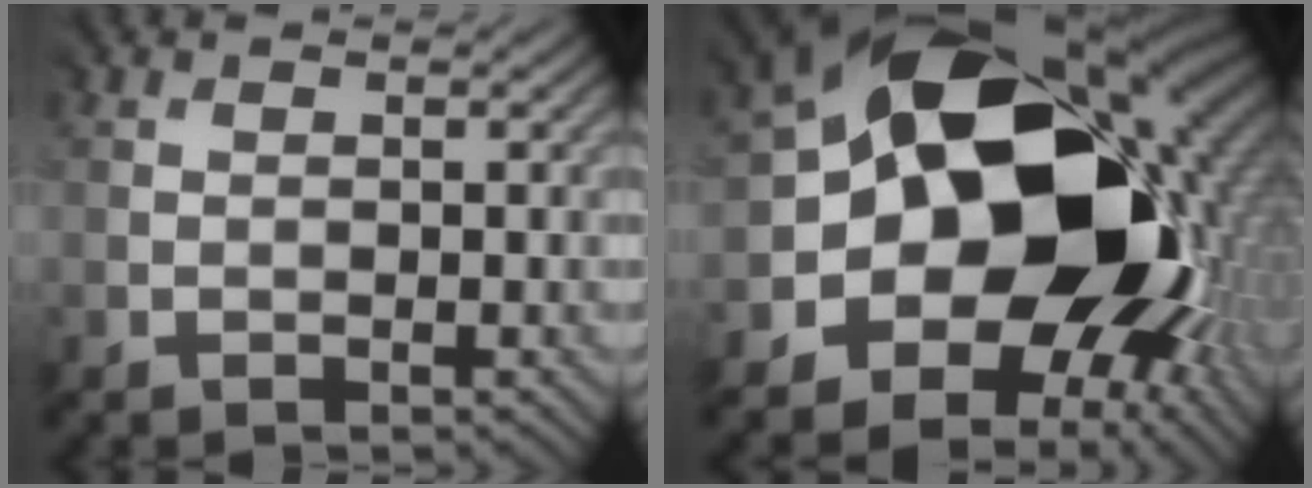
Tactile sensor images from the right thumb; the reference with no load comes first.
{"total": 19.3, "force": [-1.0, 14.6, 12.6], "torque": [-0.209, -0.031, 0.001]}